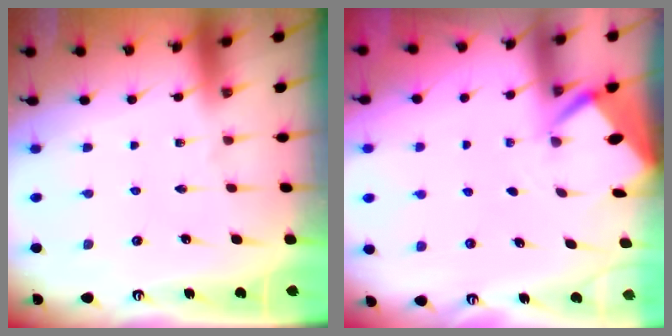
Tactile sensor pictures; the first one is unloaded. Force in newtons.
{"total": 2.5, "press": 2.5, "slide": 0.3}